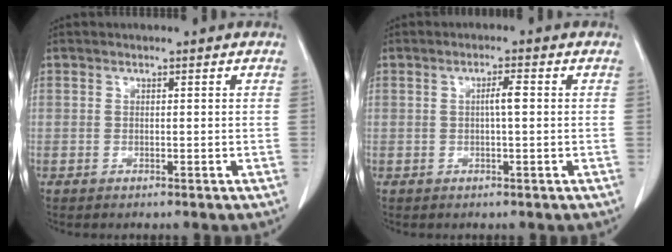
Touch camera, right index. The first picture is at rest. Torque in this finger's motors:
{"motor_torque": [0.44, -0.11, 0.19, 0.05]}